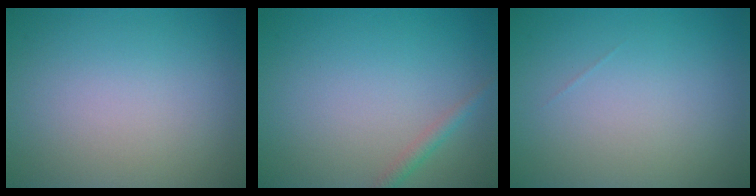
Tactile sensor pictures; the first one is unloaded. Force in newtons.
{"total": 1.2, "press": 1.2, "slide": 0.1}
{"total": 0.0}